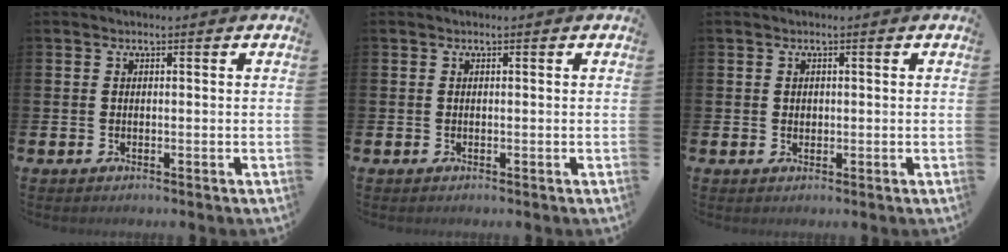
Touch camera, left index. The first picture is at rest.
{"total": 0.0}
{"total": 0.9, "force": [0.5, 0.7, 0.3], "torque": [0.002, 0.003, 0.007]}